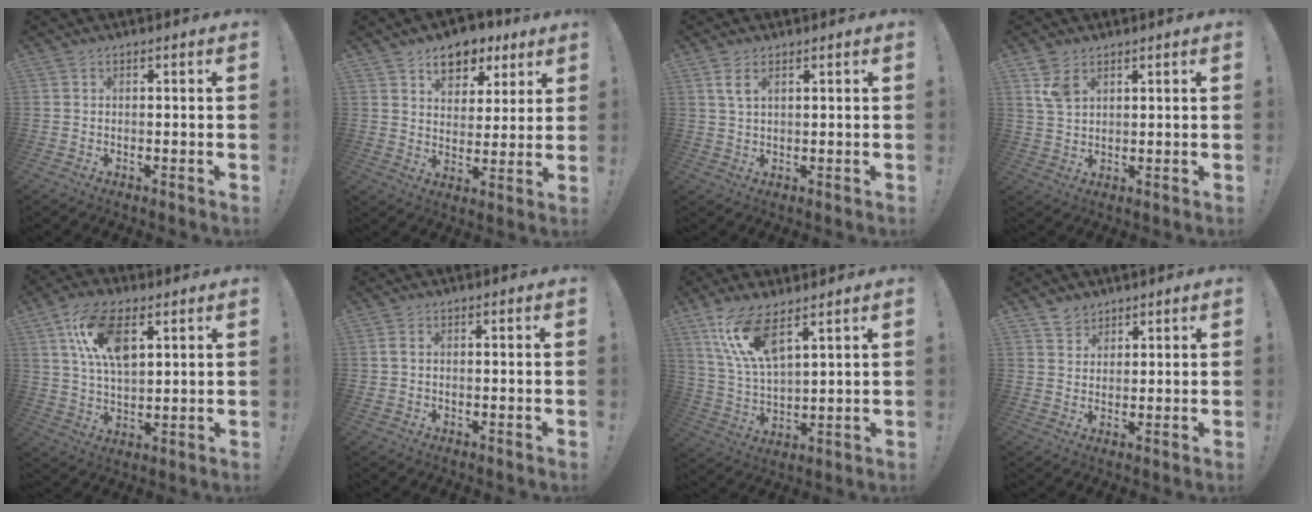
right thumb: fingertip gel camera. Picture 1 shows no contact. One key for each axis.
{"total": 9.7, "fx": 6.1, "fy": 6.5, "fz": 3.8, "tx": -0.050, "ty": -0.034, "tz": 0.113}
{"total": 3.9, "fx": 1.8, "fy": 1.5, "fz": 3.0, "tx": -0.052, "ty": -0.004, "tz": 0.032}
{"total": 5.0, "fx": 3.0, "fy": 2.7, "fz": 2.9, "tx": -0.051, "ty": -0.013, "tz": 0.058}
{"total": 14.5, "fx": 5.9, "fy": 7.3, "fz": 11.0, "tx": -0.201, "ty": -0.004, "tz": 0.110}
{"total": 1.1, "fx": 0.2, "fy": 0.5, "fz": 1.0, "tx": -0.019, "ty": 0.005, "tz": 0.003}
{"total": 12.8, "fx": 8.0, "fy": 3.8, "fz": 9.2, "tx": -0.189, "ty": -0.024, "tz": 0.147}
{"total": 3.8, "fx": 3.1, "fy": 2.2, "fz": 0.1, "tx": 0.006, "ty": -0.022, "tz": 0.058}